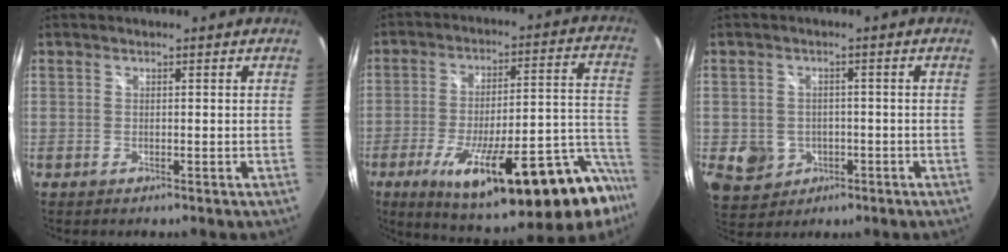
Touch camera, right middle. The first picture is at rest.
{"total": 28.9, "force": [-18.9, 7.1, 20.7], "torque": [-0.290, -0.021, -0.265]}
{"total": 6.6, "force": [-1.8, 5.9, 2.3], "torque": [-0.064, 0.004, -0.013]}